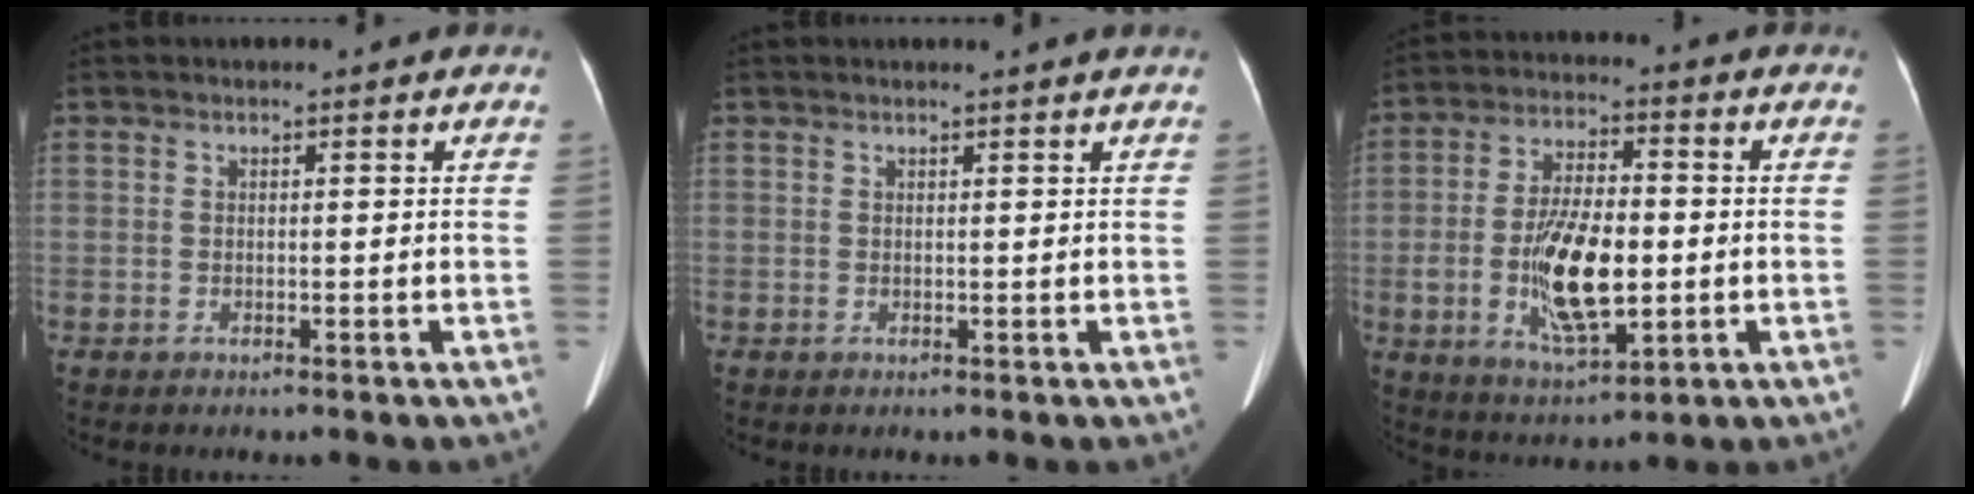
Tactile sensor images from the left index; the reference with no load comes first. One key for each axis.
{"total": 1.4, "fx": 1.3, "fy": -0.4, "fz": 0.4, "tx": -0.015, "ty": 0.000, "tz": 0.017}
{"total": 13.0, "fx": -1.8, "fy": 4.8, "fz": 11.9, "tx": -0.233, "ty": -0.002, "tz": -0.025}